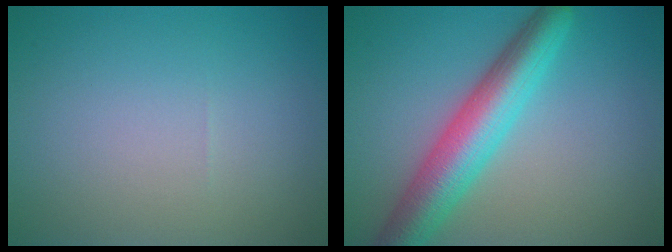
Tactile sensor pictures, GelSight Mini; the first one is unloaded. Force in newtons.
{"total": 6.9, "press": 6.9, "slide": 0.2}